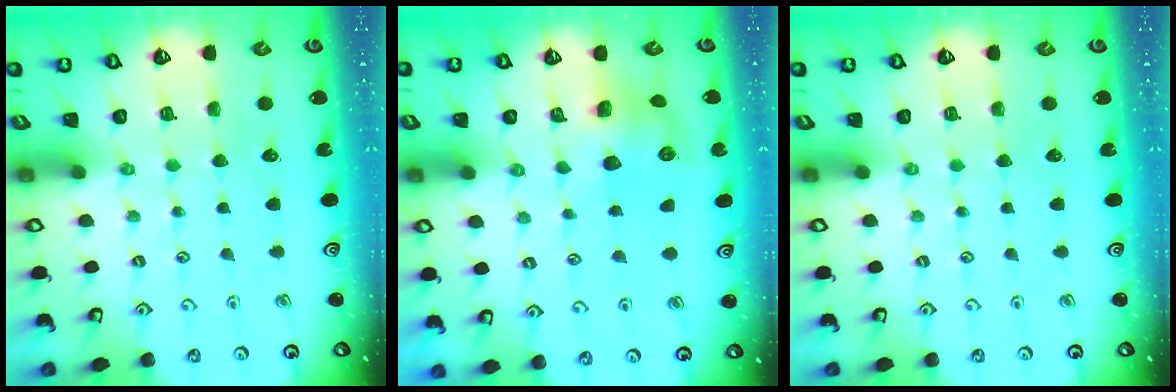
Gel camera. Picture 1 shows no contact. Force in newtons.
{"total": 7.5, "press": 7.5, "slide": 0.3}
{"total": 0.0}